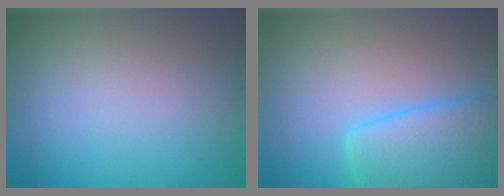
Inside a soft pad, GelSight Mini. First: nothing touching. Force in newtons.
{"total": 6.9, "press": 6.9, "slide": 0.4}